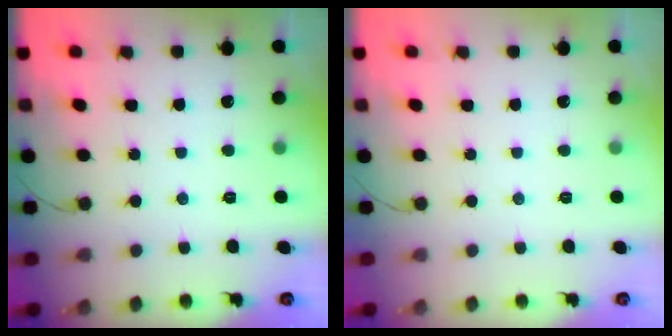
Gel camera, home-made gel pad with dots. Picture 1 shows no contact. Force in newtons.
{"total": 0.0}